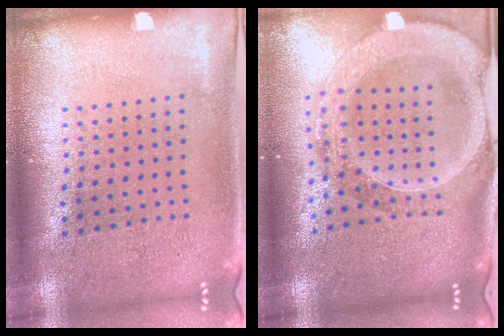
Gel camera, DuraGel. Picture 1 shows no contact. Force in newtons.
{"total": 2.9, "press": 2.5, "slide": 1.5}